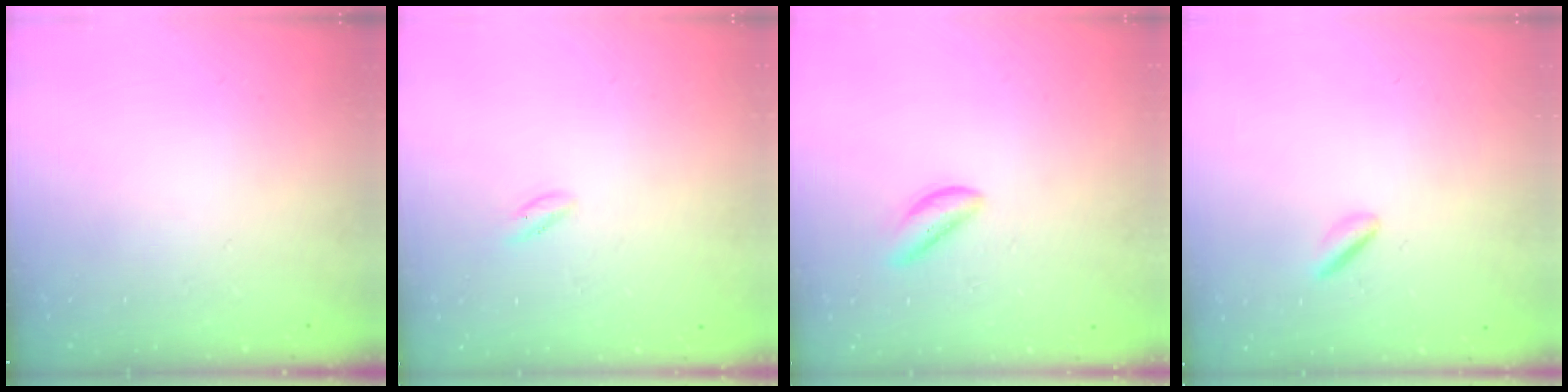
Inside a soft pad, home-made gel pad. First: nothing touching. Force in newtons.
{"total": 0.6, "press": 0.3, "slide": 0.5}
{"total": 1.4, "press": 1.4, "slide": 0.4}
{"total": 0.9, "press": 0.7, "slide": 0.6}